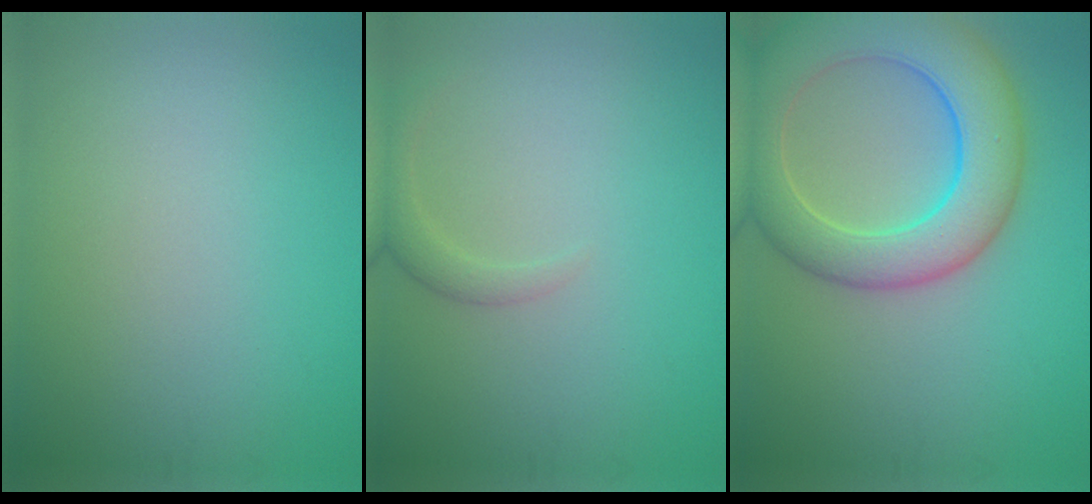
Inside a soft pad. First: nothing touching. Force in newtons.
{"total": 1.9, "press": 1.9, "slide": 0.2}
{"total": 9.4, "press": 9.4, "slide": 0.5}